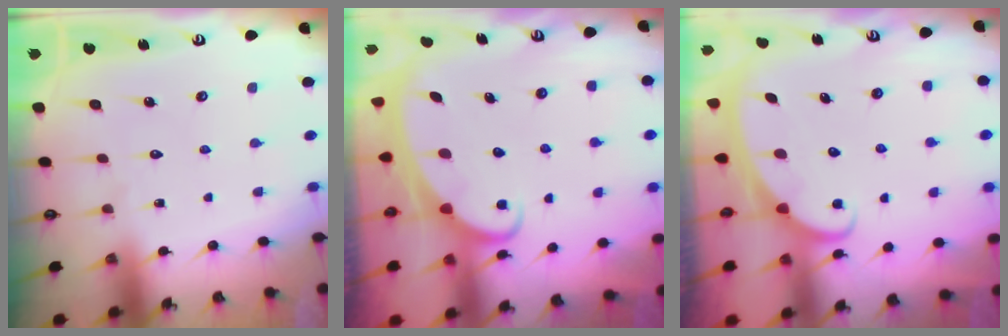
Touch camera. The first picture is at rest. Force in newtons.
{"total": 3.8, "press": 3.8, "slide": 0.4}
{"total": 2.3, "press": 2.3, "slide": 0.4}